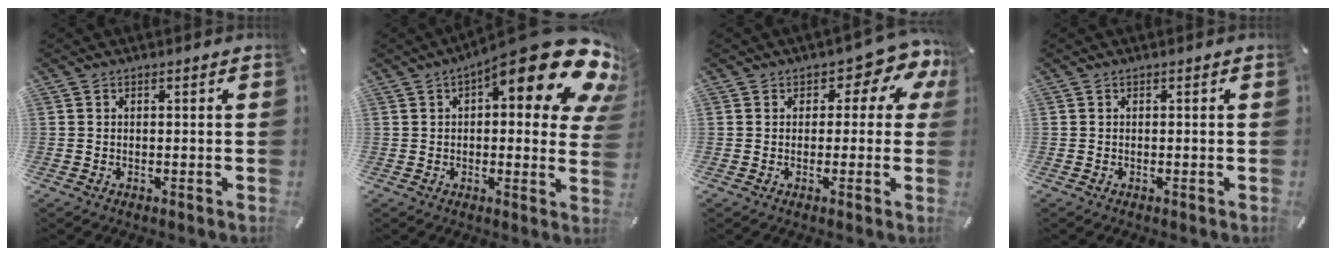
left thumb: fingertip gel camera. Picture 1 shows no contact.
{"total": 20.5, "force": [10.2, 7.1, 16.3], "torque": [-0.212, -0.078, 0.163]}
{"total": 7.6, "force": [3.0, 4.5, 5.4], "torque": [-0.063, -0.025, 0.045]}
{"total": 0.0}